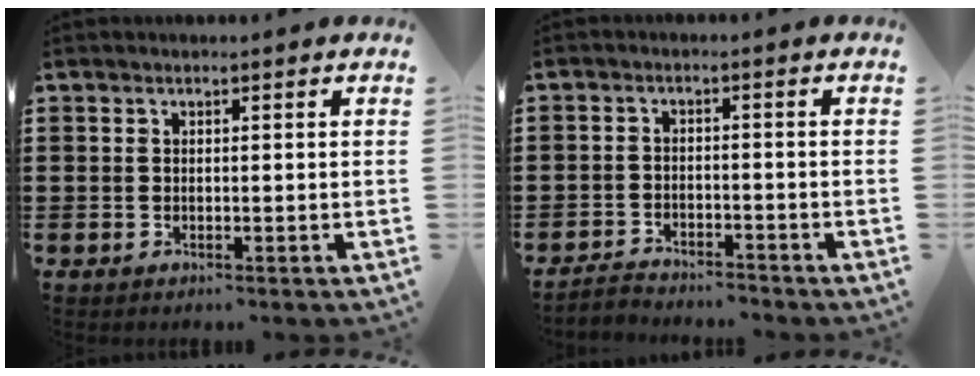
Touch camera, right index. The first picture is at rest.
{"total": 2.8, "force": [-2.8, 0.2, -0.2], "torque": [-0.006, -0.001, -0.060]}